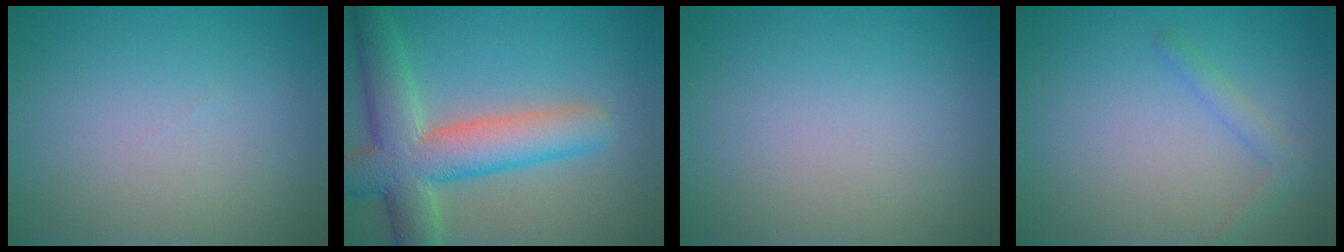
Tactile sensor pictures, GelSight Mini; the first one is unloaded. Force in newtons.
{"total": 8.4, "press": 8.4, "slide": 0.5}
{"total": 0.0}
{"total": 1.4, "press": 1.4, "slide": 0.1}